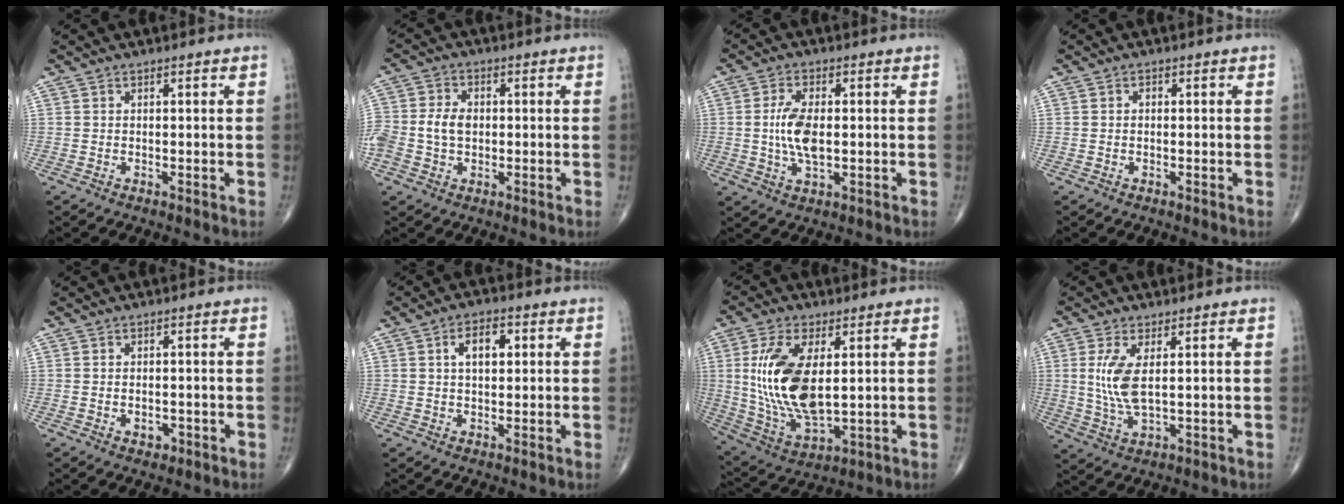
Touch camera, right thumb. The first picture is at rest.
{"total": 7.9, "force": [-0.4, 5.8, 5.4], "torque": [-0.116, 0.015, -0.008]}
{"total": 7.5, "force": [0.0, 3.5, 6.6], "torque": [-0.135, -0.003, -0.001]}
{"total": 0.6, "force": [-0.1, 0.5, 0.4], "torque": [-0.002, 0.003, -0.004]}
{"total": 2.1, "force": [-0.7, 1.4, 1.4], "torque": [-0.015, 0.002, -0.006]}
{"total": 5.8, "force": [1.5, 3.2, 4.5], "torque": [-0.061, 0.006, 0.021]}
{"total": 17.0, "force": [2.5, 8.0, 14.8], "torque": [-0.294, -0.019, 0.060]}
{"total": 7.3, "force": [1.3, 2.7, 6.7], "torque": [-0.151, -0.014, 0.033]}